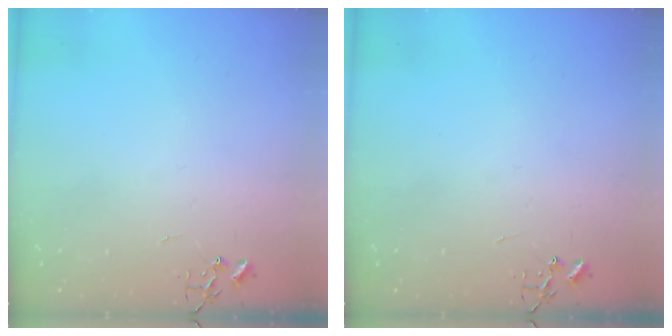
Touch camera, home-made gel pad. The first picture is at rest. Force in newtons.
{"total": 0.0}